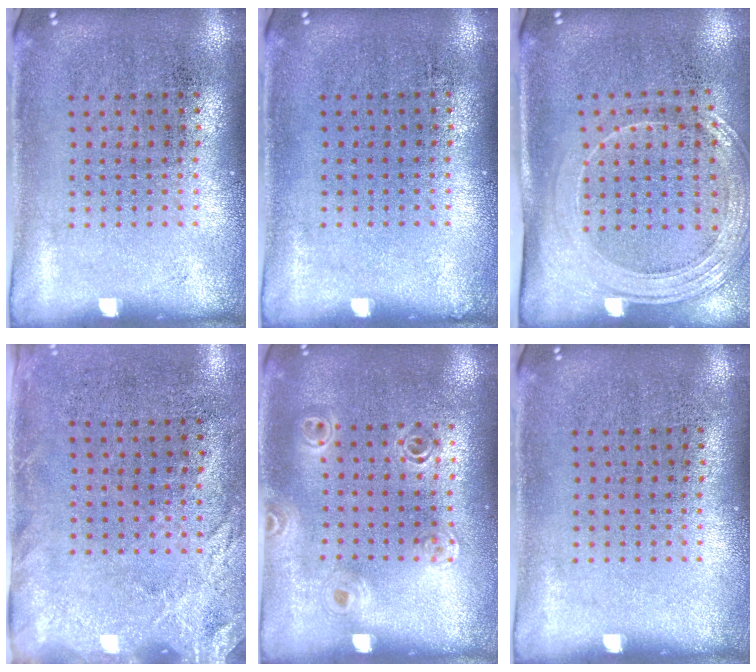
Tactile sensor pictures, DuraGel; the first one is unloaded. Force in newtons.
{"total": 0.0}
{"total": 1.9, "press": 1.7, "slide": 0.9}
{"total": 2.5, "press": 1.9, "slide": 1.6}
{"total": 1.1, "press": 1.1, "slide": 0.2}
{"total": 0.0}